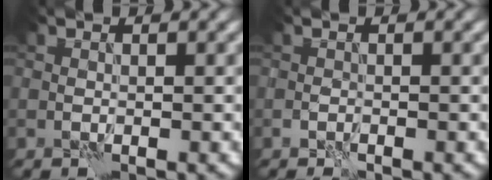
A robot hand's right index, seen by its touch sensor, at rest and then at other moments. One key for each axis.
{"total": 0.9, "fx": -0.7, "fy": 0.2, "fz": 0.5, "tx": -0.010, "ty": 0.000, "tz": -0.015}